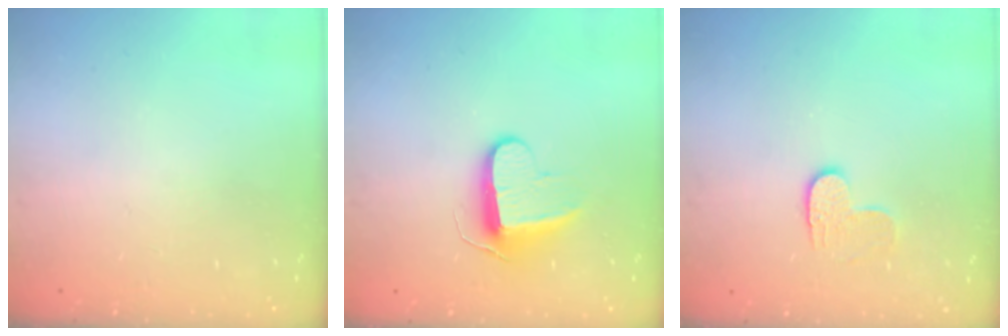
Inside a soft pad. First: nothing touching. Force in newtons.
{"total": 9.3, "press": 9.3, "slide": 0.0}
{"total": 5.7, "press": 5.7, "slide": 0.5}